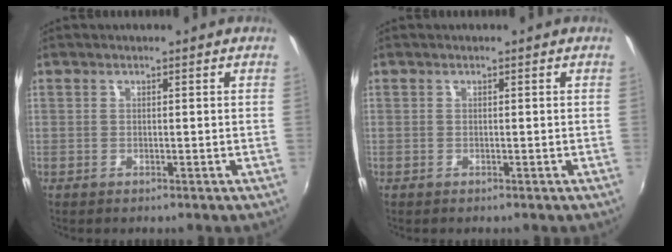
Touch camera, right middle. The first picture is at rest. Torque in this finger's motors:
{"motor_torque": [-0.02, -0.03, -0.05, -0.11]}